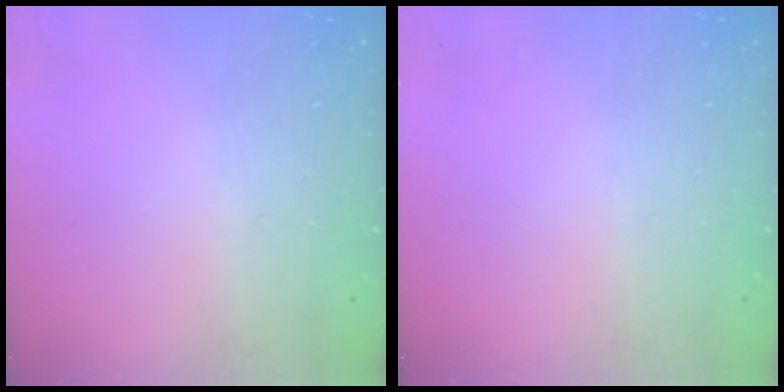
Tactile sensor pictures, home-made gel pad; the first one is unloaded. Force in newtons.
{"total": 0.0}